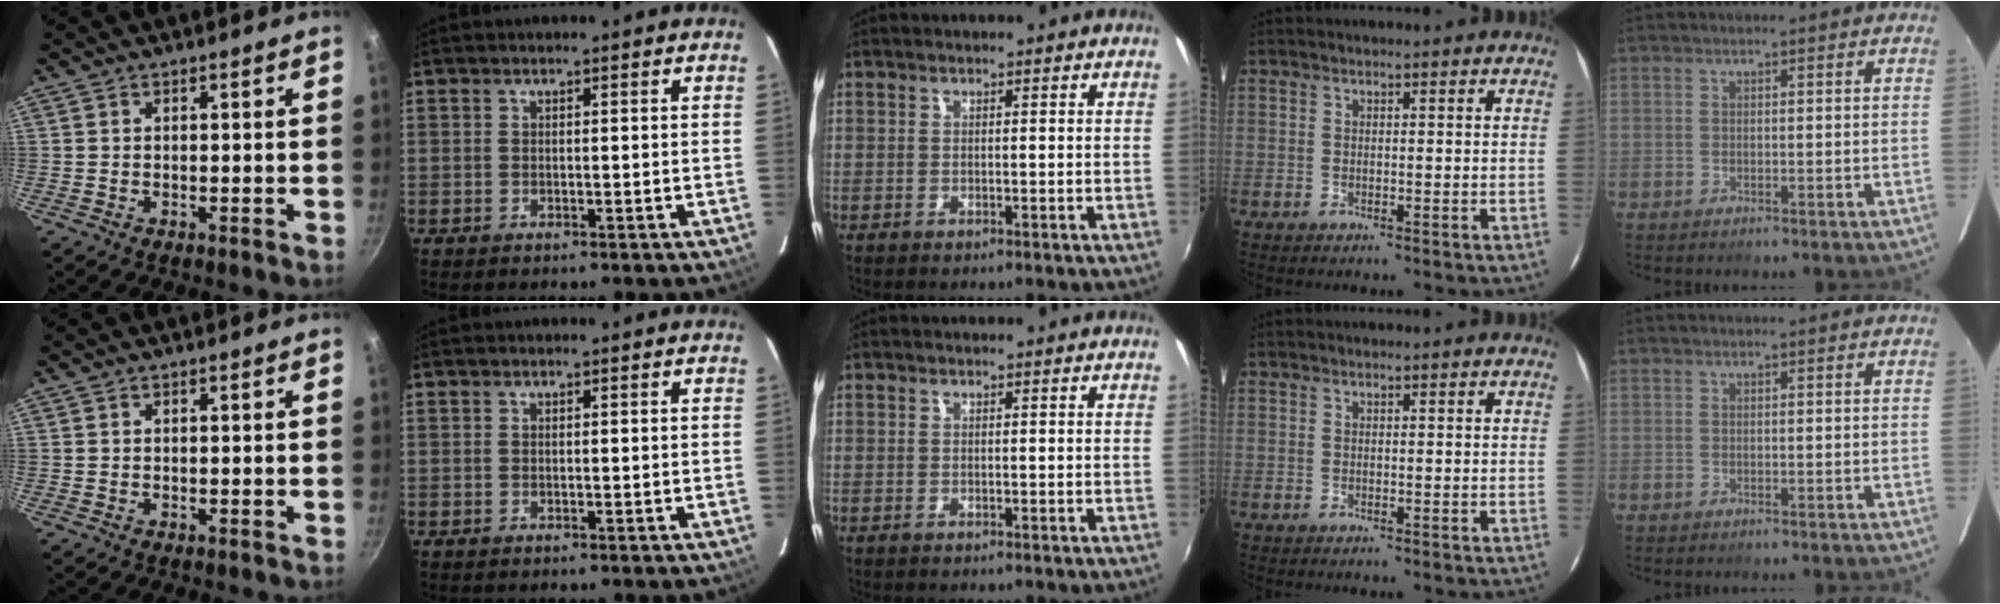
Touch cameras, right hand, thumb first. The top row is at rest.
{}